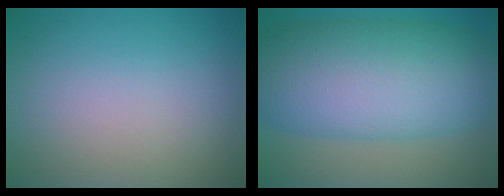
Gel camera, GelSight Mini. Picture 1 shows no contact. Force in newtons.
{"total": 11.8, "press": 11.8, "slide": 0.2}